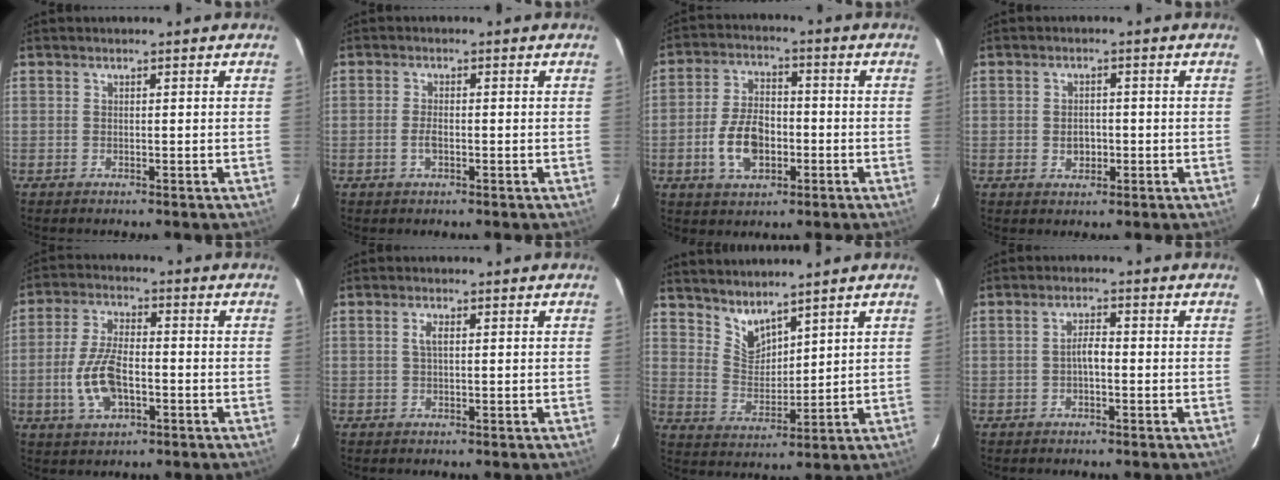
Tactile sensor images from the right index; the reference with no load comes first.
{"total": 2.3, "force": [-0.7, 0.9, 2.0], "torque": [-0.042, -0.001, -0.014]}
{"total": 9.7, "force": [-2.9, 5.7, 7.3], "torque": [-0.148, 0.010, -0.045]}
{"total": 3.1, "force": [-0.6, 2.3, 2.0], "torque": [-0.035, 0.003, -0.007]}
{"total": 9.8, "force": [-2.7, 4.6, 8.2], "torque": [-0.176, 0.000, -0.047]}
{"total": 1.6, "force": [0.3, 0.5, 1.5], "torque": [-0.030, 0.003, 0.005]}
{"total": 6.2, "force": [5.4, 2.0, 2.4], "torque": [-0.039, -0.005, 0.110]}
{"total": 2.4, "force": [-0.6, 0.8, 2.1], "torque": [-0.042, 0.009, -0.011]}